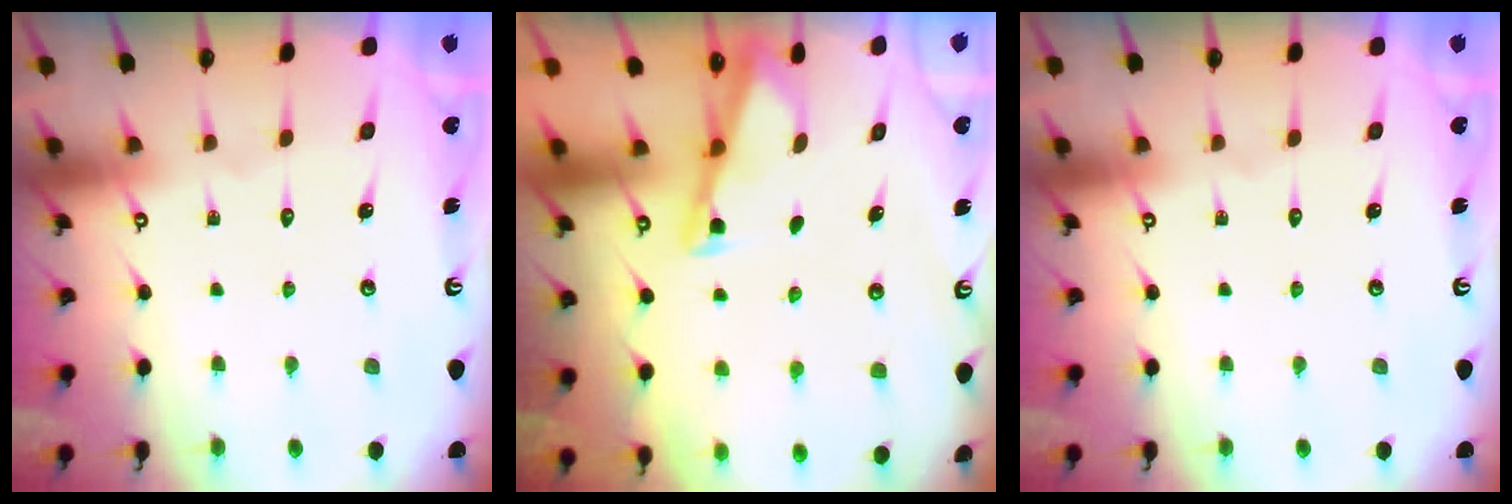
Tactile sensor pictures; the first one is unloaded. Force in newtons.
{"total": 2.8, "press": 2.8, "slide": 0.3}
{"total": 0.0}